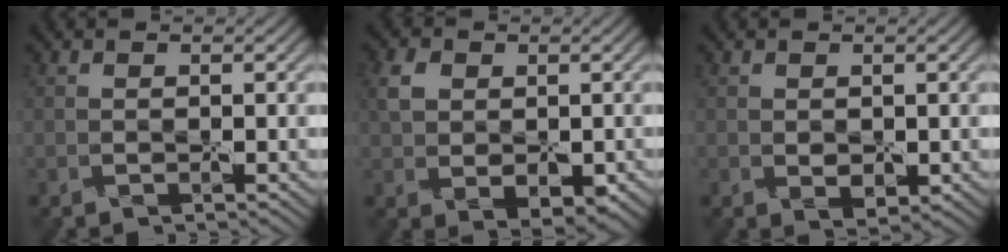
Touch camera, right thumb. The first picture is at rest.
{"total": 6.0, "force": [0.5, 4.2, 4.3], "torque": [-0.077, -0.005, 0.007]}
{"total": 1.9, "force": [0.0, 1.4, 1.3], "torque": [-0.022, -0.009, 0.009]}